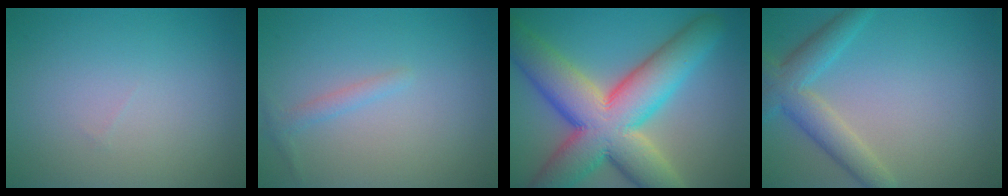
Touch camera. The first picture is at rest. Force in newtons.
{"total": 1.2, "press": 1.2, "slide": 0.0}
{"total": 13.6, "press": 13.6, "slide": 0.5}
{"total": 4.3, "press": 4.3, "slide": 0.2}